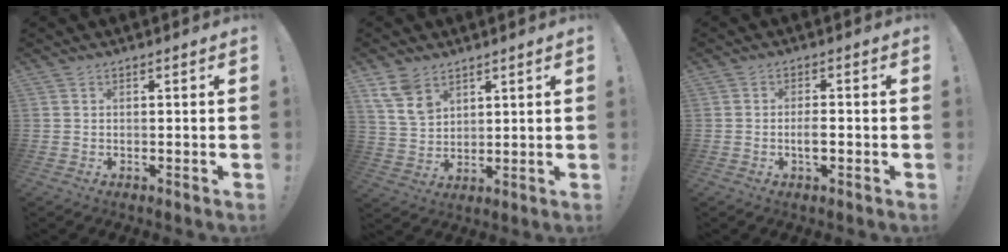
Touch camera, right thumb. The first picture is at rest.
{"total": 9.4, "force": [6.1, 5.7, 4.2], "torque": [-0.081, -0.024, 0.124]}
{"total": 3.4, "force": [-1.0, 1.1, 3.1], "torque": [-0.045, 0.001, -0.019]}